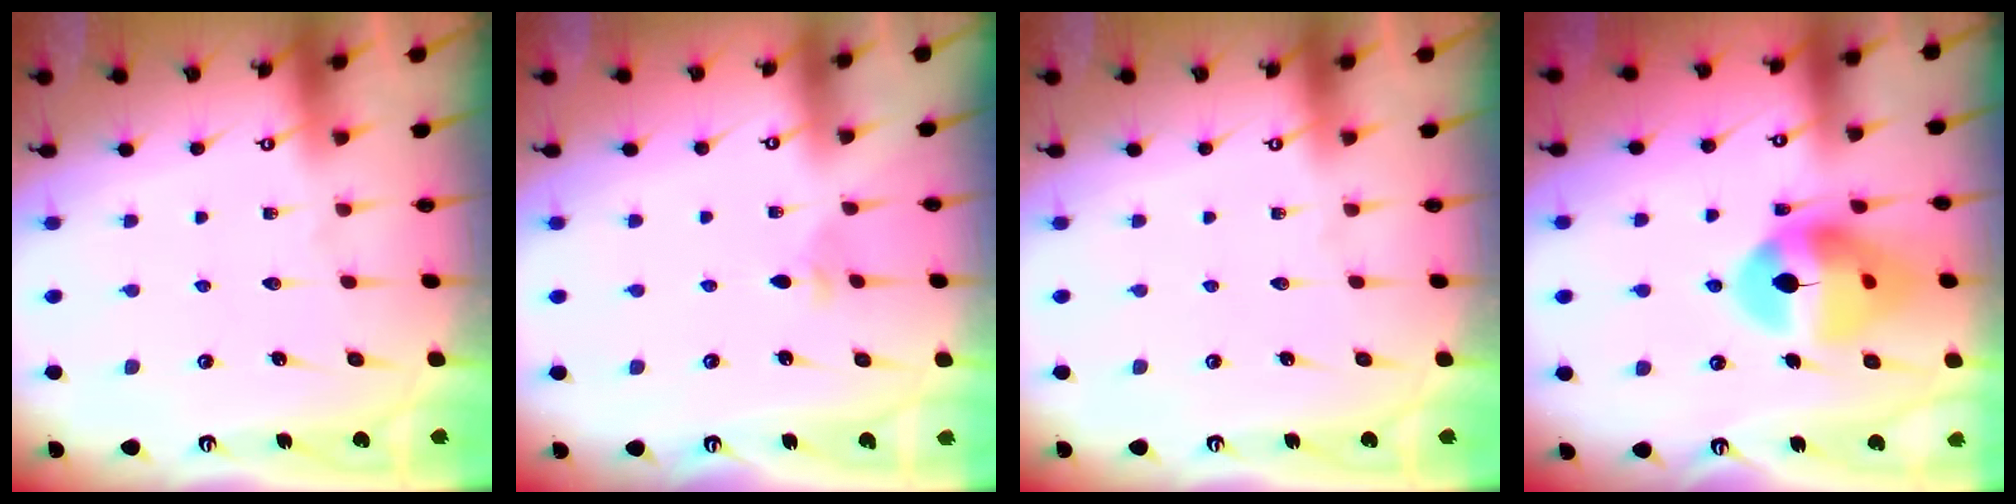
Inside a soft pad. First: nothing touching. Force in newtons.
{"total": 2.0, "press": 2.0, "slide": 0.5}
{"total": 0.0}
{"total": 15.9, "press": 15.8, "slide": 1.8}